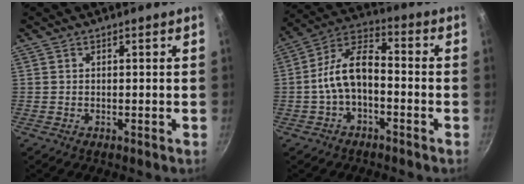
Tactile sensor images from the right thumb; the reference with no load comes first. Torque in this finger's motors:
{"motor_torque": [-0.27, 0.64, 0.59, -0.56, 0.21]}